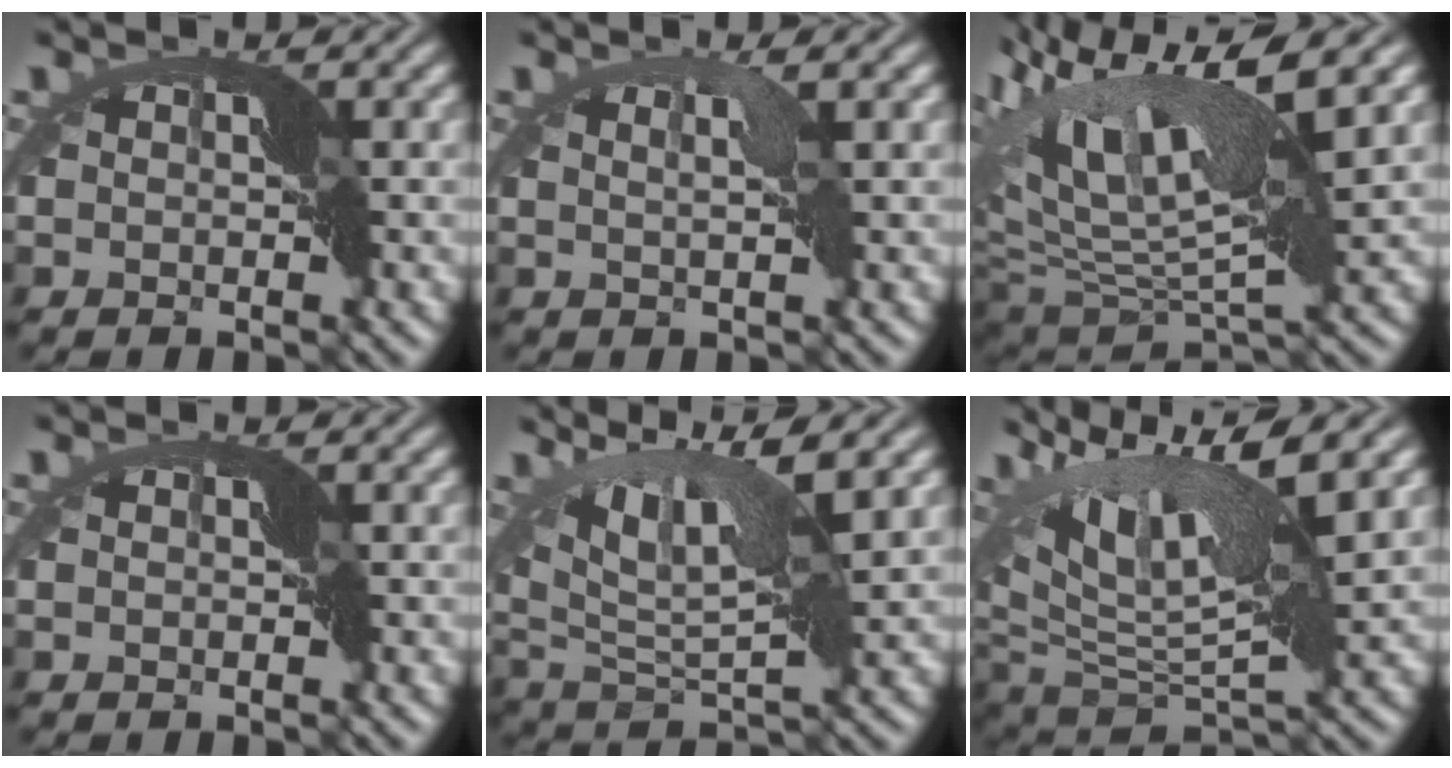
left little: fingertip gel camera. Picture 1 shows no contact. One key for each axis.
{"total": 1.5, "fx": 1.0, "fy": -1.0, "fz": 0.4, "tx": -0.020, "ty": 0.004, "tz": 0.016}
{"total": 12.1, "fx": 6.6, "fy": 3.0, "fz": 9.7, "tx": -0.218, "ty": 0.011, "tz": 0.116}
{"total": 0.0}
{"total": 7.4, "fx": 4.8, "fy": 1.2, "fz": 5.6, "tx": -0.123, "ty": 0.001, "tz": 0.083}
{"total": 9.5, "fx": 5.5, "fy": 2.3, "fz": 7.4, "tx": -0.155, "ty": -0.005, "tz": 0.099}